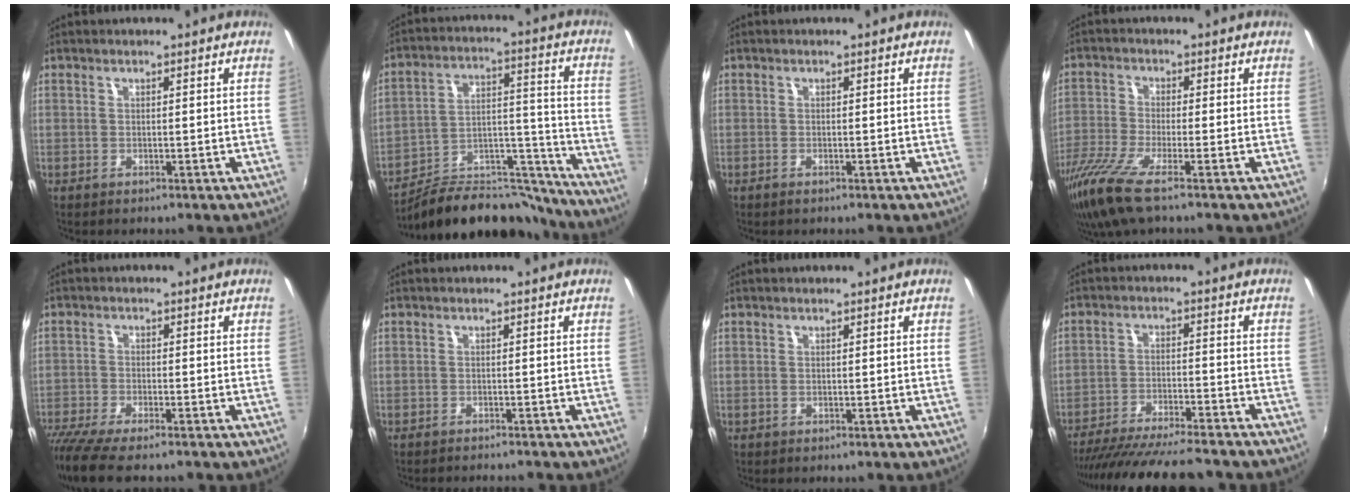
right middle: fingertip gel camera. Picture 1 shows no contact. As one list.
[{"total": 18.1, "force": [-15.4, 7.1, 6.4], "torque": [-0.096, 0.051, -0.222]}, {"total": 0.6, "force": [-0.6, 0.0, 0.2], "torque": [-0.006, -0.003, -0.012]}, {"total": 9.6, "force": [-6.9, 0.7, 6.7], "torque": [-0.157, -0.035, -0.135]}, {"total": 9.3, "force": [-7.8, 1.4, 4.8], "torque": [-0.124, -0.044, -0.142]}, {"total": 3.3, "force": [-3.1, 0.3, 1.0], "torque": [-0.028, -0.013, -0.050]}, {"total": 0.0}, {"total": 19.0, "force": [-16.8, 2.7, 8.5], "torque": [-0.167, -0.033, -0.255]}]